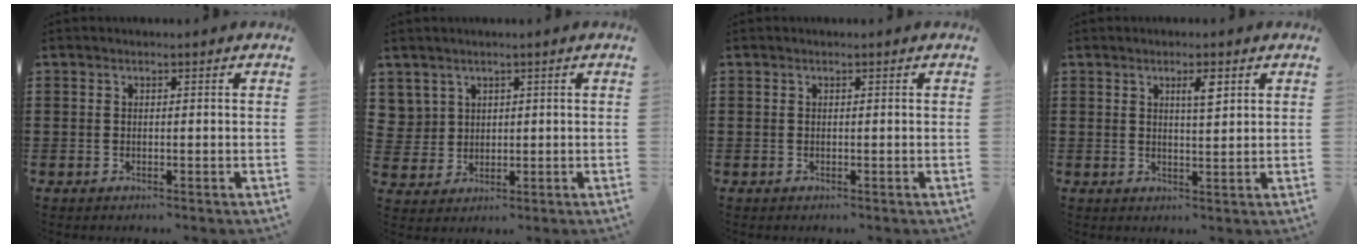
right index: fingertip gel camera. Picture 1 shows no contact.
{"total": 3.2, "force": [1.7, 2.7, 0.1], "torque": [-0.018, 0.012, 0.033]}
{"total": 0.0}
{"total": 3.0, "force": [1.5, 0.6, 2.5], "torque": [-0.044, 0.002, 0.022]}